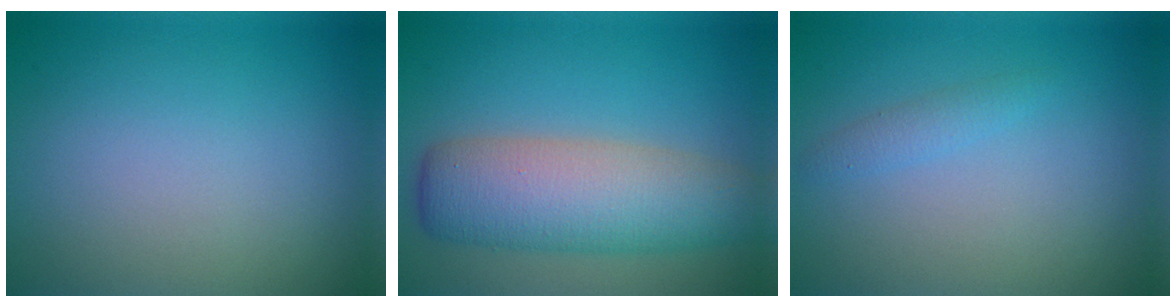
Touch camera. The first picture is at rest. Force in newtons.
{"total": 7.6, "press": 7.6, "slide": 0.3}
{"total": 1.2, "press": 1.2, "slide": 0.1}